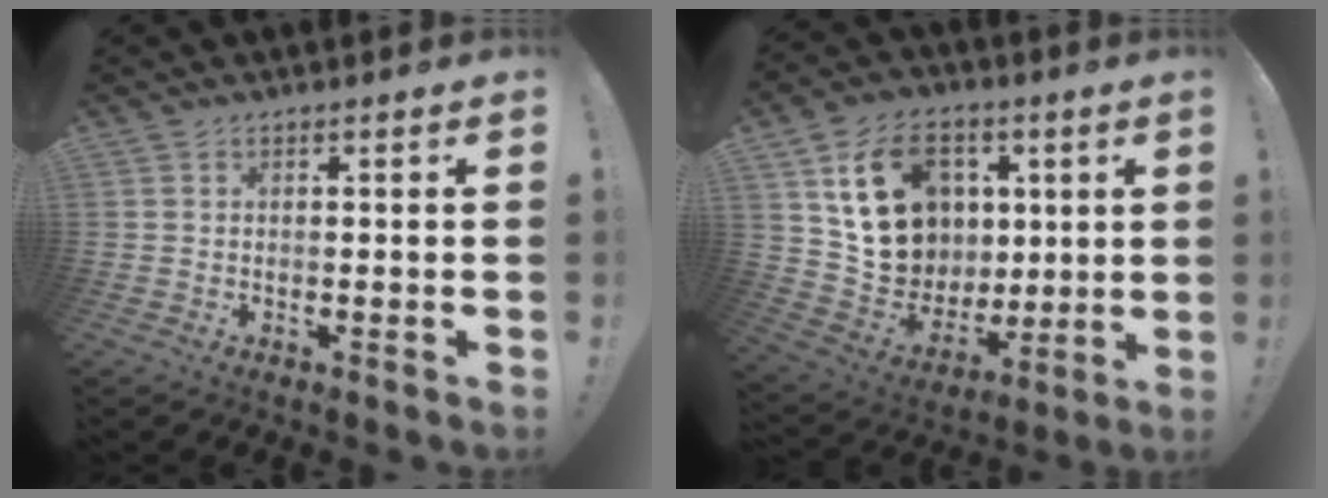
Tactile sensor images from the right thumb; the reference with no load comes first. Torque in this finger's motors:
{"motor_torque": [1.89, 2.51, 0.26, 0.27, 0.12]}